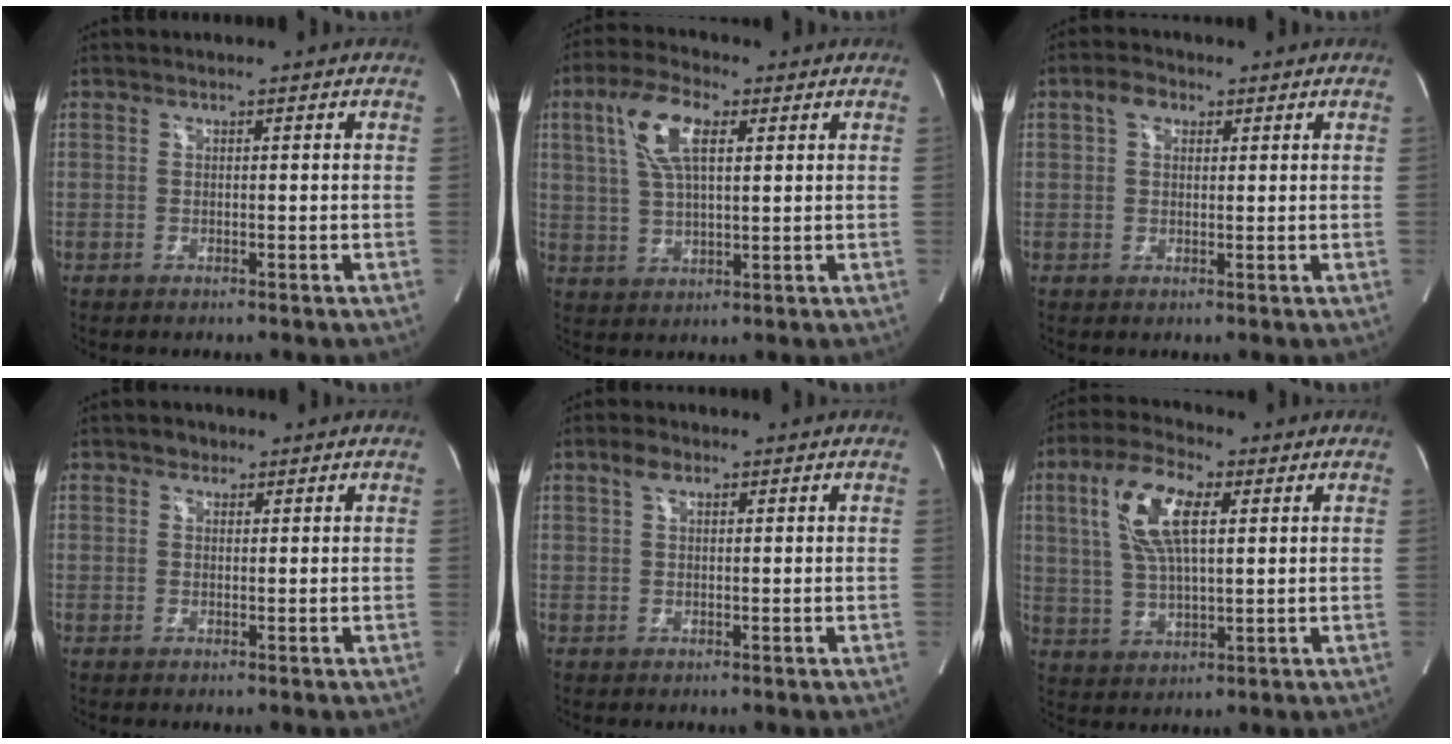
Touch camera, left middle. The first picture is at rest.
{"total": 9.4, "force": [3.5, 3.1, 8.1], "torque": [-0.173, 0.017, 0.069]}
{"total": 3.3, "force": [1.6, 2.2, 1.9], "torque": [-0.042, 0.015, 0.030]}
{"total": 1.8, "force": [1.1, 1.3, 0.5], "torque": [-0.007, 0.004, 0.015]}
{"total": 2.4, "force": [1.4, 1.1, 1.5], "torque": [-0.036, 0.011, 0.029]}
{"total": 11.3, "force": [3.6, 3.7, 10.0], "torque": [-0.211, 0.016, 0.069]}